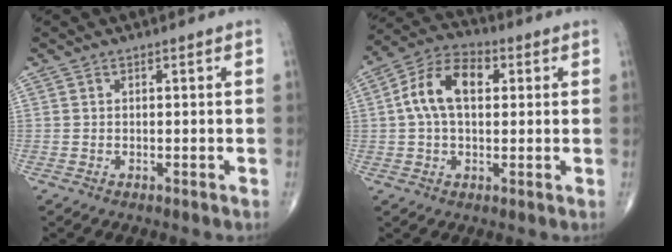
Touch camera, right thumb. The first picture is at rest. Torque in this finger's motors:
{"motor_torque": [0.75, 0.81, 0.40, -0.29, 0.11]}